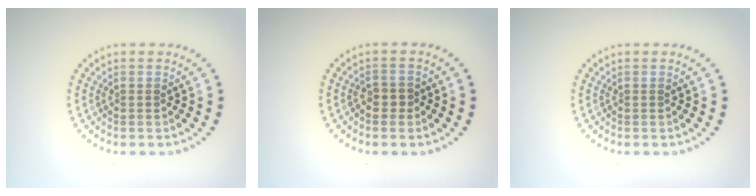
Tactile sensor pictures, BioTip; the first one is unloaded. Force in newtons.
{"total": 1.0, "press": 0.9, "slide": 0.5}
{"total": 0.0}